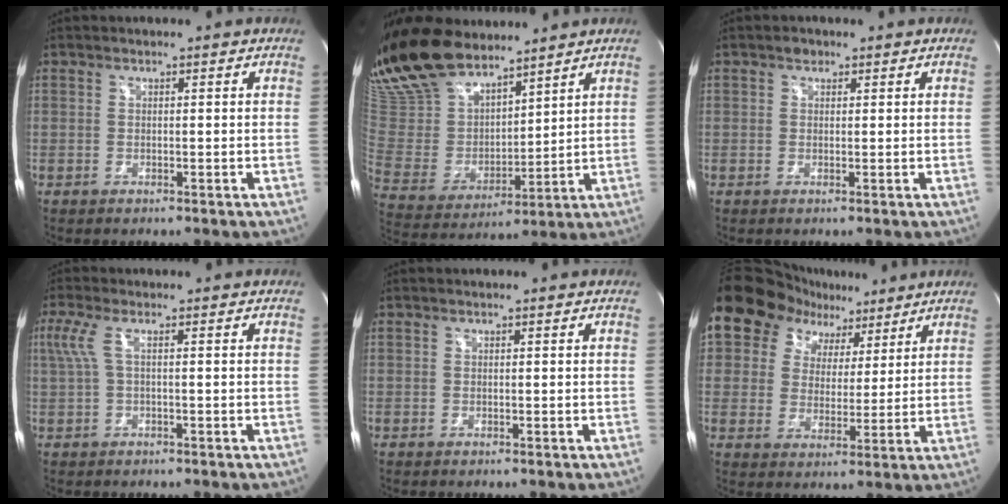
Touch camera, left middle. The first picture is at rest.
{"total": 18.0, "force": [15.3, 6.1, 7.5], "torque": [-0.158, 0.008, 0.300]}
{"total": 0.9, "force": [0.5, 0.6, 0.3], "torque": [-0.004, 0.004, 0.008]}
{"total": 2.6, "force": [0.4, 0.4, 2.6], "torque": [-0.073, 0.022, 0.014]}
{"total": 0.0}
{"total": 11.1, "force": [7.4, 7.7, 3.0], "torque": [-0.031, 0.042, 0.120]}